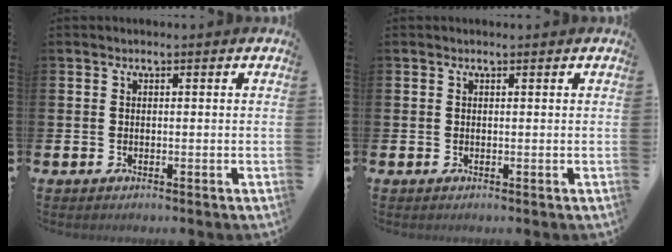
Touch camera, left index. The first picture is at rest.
{"total": 0.0}